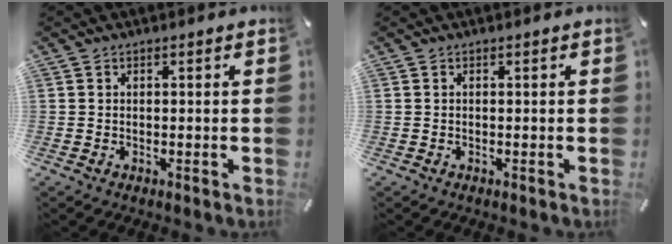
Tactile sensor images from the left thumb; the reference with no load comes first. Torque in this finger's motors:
{"motor_torque": [-0.07, -0.06, -0.07, 0.09, 0.00]}